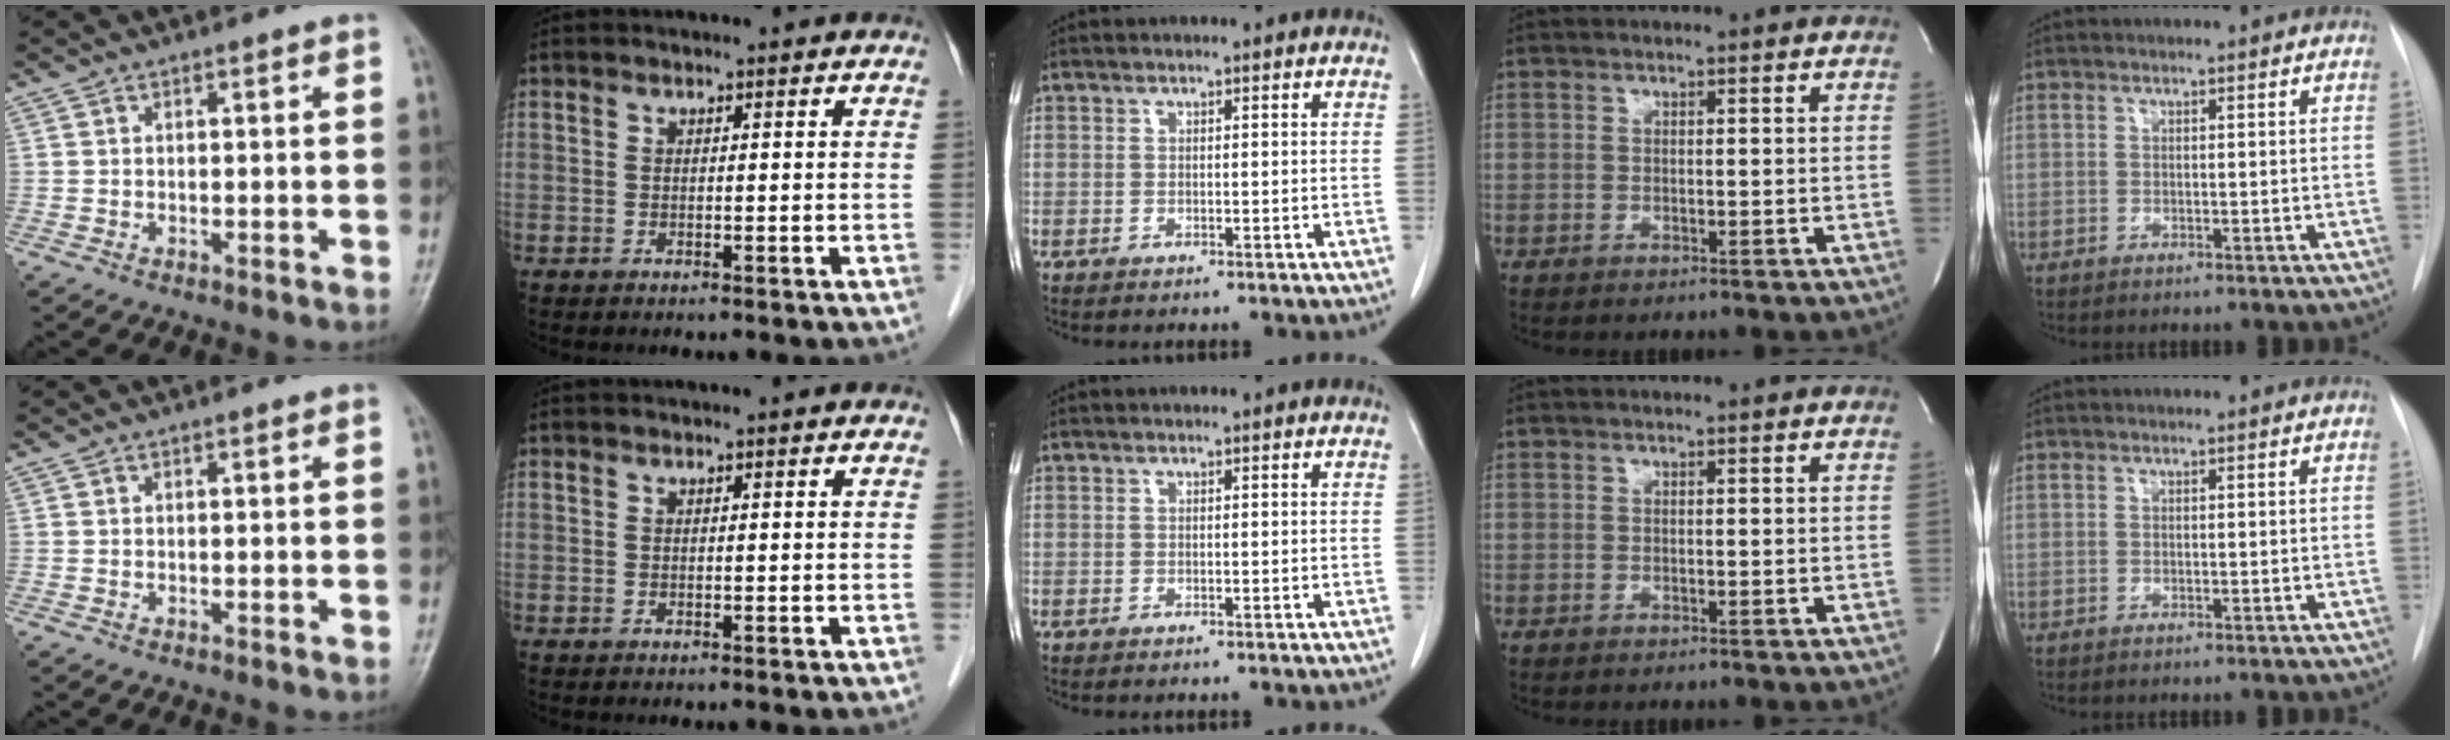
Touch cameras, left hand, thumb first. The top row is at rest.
{}